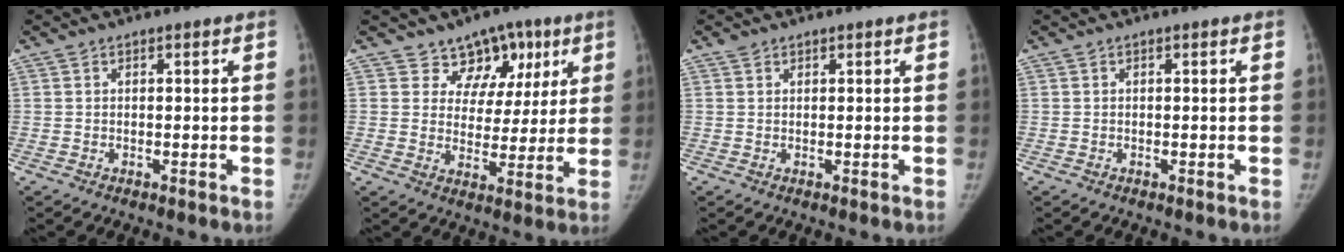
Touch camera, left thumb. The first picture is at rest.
{"total": 9.9, "force": [5.9, 7.3, 2.9], "torque": [0.010, -0.021, 0.088]}
{"total": 1.1, "force": [0.8, 0.7, 0.2], "torque": [0.002, 0.000, 0.013]}
{"total": 0.0}